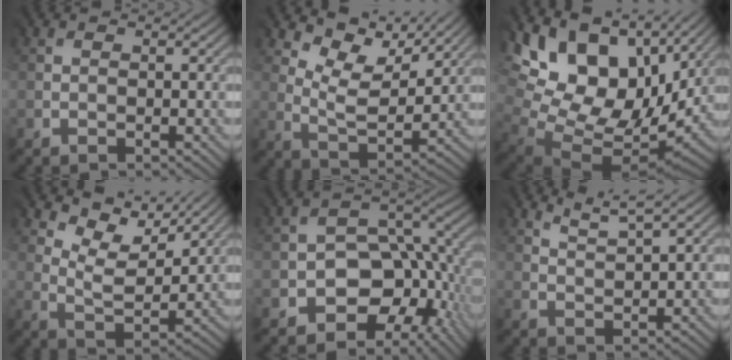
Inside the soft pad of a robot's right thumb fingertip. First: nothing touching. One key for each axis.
{"total": 7.1, "fx": 5.3, "fy": 2.5, "fz": 4.0, "tx": -0.085, "ty": -0.008, "tz": 0.105}
{"total": 15.7, "fx": 6.9, "fy": 8.9, "fz": 10.9, "tx": -0.219, "ty": 0.010, "tz": 0.142}
{"total": 6.5, "fx": 5.2, "fy": 2.1, "fz": 3.4, "tx": -0.074, "ty": -0.006, "tz": 0.101}
{"total": 9.2, "fx": -3.9, "fy": 6.2, "fz": 5.5, "tx": -0.070, "ty": -0.007, "tz": -0.073}
{"total": 3.2, "fx": 2.9, "fy": -0.2, "fz": 1.5, "tx": -0.034, "ty": 0.004, "tz": 0.066}